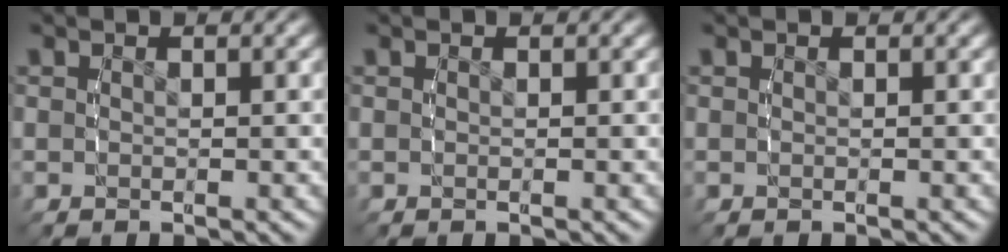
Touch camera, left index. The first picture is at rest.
{"total": 0.0}
{"total": 0.0}